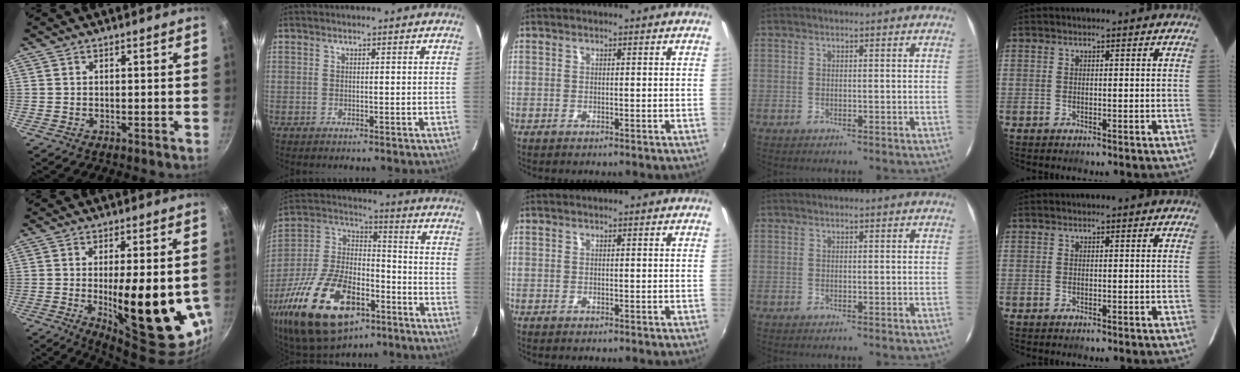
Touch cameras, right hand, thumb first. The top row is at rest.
{"thumb": {"total": 20.7, "force": [-2.7, 6.9, 19.3], "torque": [-0.253, -0.021, -0.026]}, "index": {"total": 28.6, "force": [-14.8, 14.8, 19.5], "torque": [-0.406, -0.012, -0.244]}}